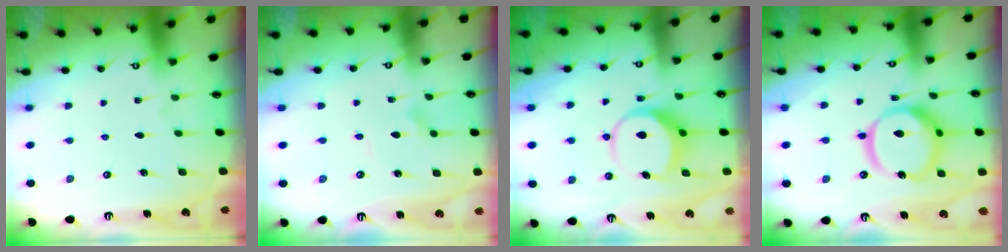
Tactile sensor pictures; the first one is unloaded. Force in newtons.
{"total": 2.3, "press": 2.3, "slide": 0.1}
{"total": 7.0, "press": 6.9, "slide": 1.0}
{"total": 16.5, "press": 16.4, "slide": 1.9}